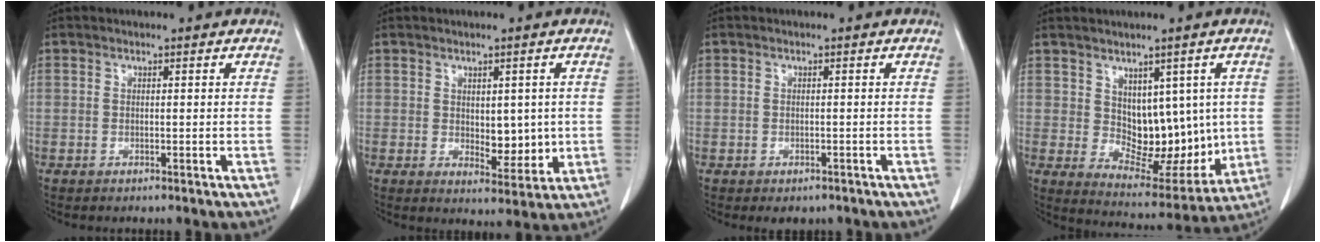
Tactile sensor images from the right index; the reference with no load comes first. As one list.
[{"total": 5.2, "force": [0.1, 2.7, 4.4], "torque": [-0.058, -0.007, 0.016]}, {"total": 2.3, "force": [-1.6, 1.6, 0.6], "torque": [-0.003, 0.002, -0.017]}, {"total": 10.7, "force": [1.3, 6.6, 8.4], "torque": [-0.099, 0.006, 0.046]}]